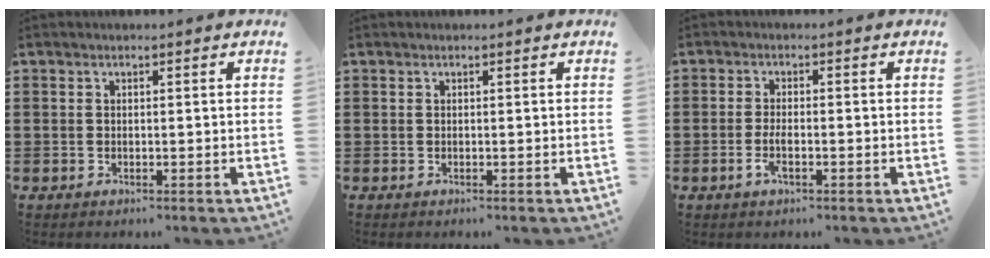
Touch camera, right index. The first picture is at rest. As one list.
[{"total": 0.0}, {"total": 2.5, "force": [-1.0, 0.5, 2.3], "torque": [-0.048, -0.005, -0.020]}]